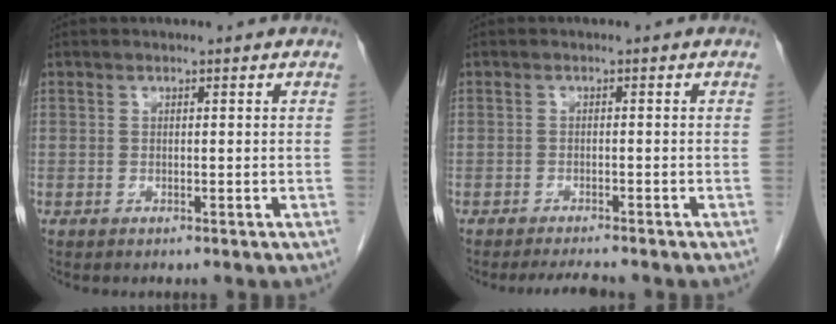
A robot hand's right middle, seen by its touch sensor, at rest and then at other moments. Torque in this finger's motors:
{"motor_torque": [0.01, 0.00, 0.00, 0.02]}